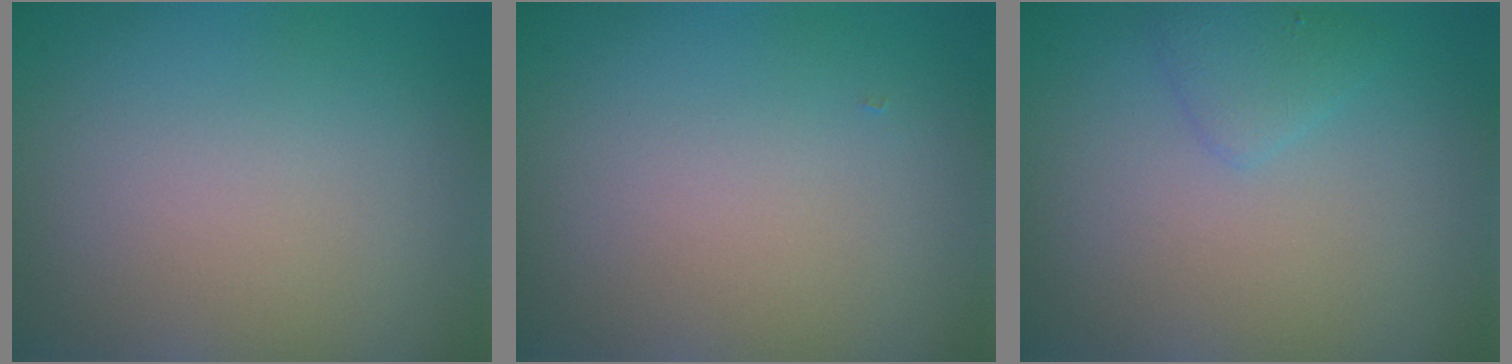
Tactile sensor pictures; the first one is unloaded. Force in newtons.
{"total": 0.0}
{"total": 1.5, "press": 1.5, "slide": 0.1}